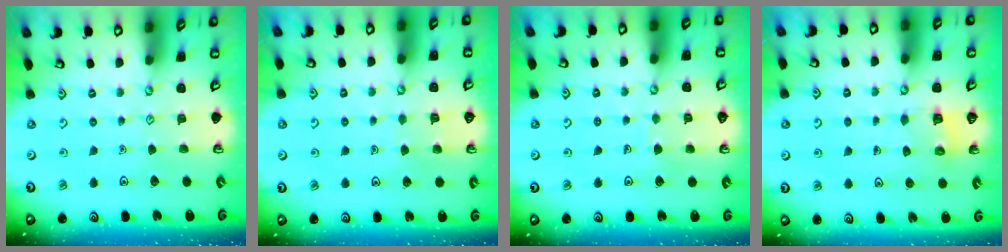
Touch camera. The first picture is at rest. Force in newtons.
{"total": 3.3, "press": 3.3, "slide": 0.2}
{"total": 4.1, "press": 4.1, "slide": 0.3}
{"total": 2.5, "press": 2.5, "slide": 0.1}